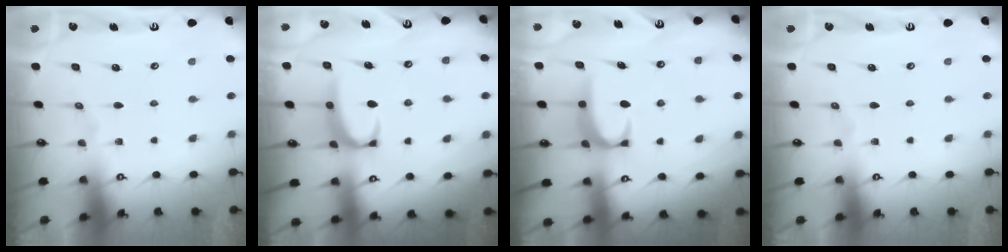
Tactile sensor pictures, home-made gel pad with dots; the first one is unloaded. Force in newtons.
{"total": 2.1, "press": 2.0, "slide": 0.6}
{"total": 2.2, "press": 2.1, "slide": 0.5}
{"total": 0.0}